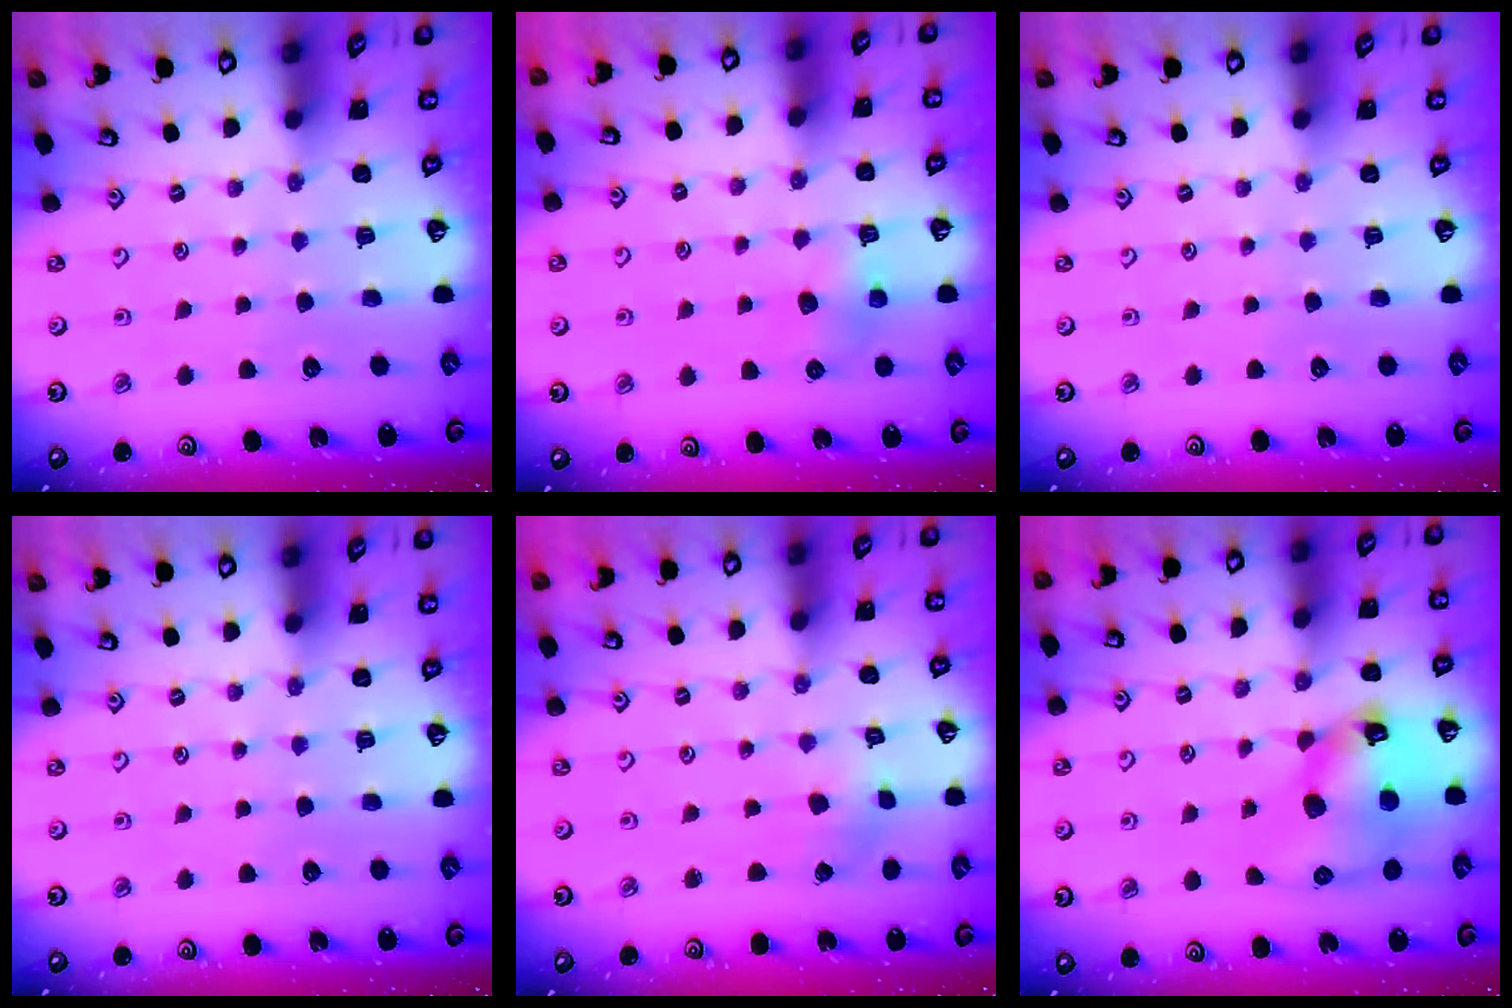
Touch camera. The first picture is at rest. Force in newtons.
{"total": 6.0, "press": 6.0, "slide": 0.4}
{"total": 0.0}
{"total": 0.0}
{"total": 1.4, "press": 1.4, "slide": 0.2}
{"total": 12.9, "press": 12.8, "slide": 1.8}